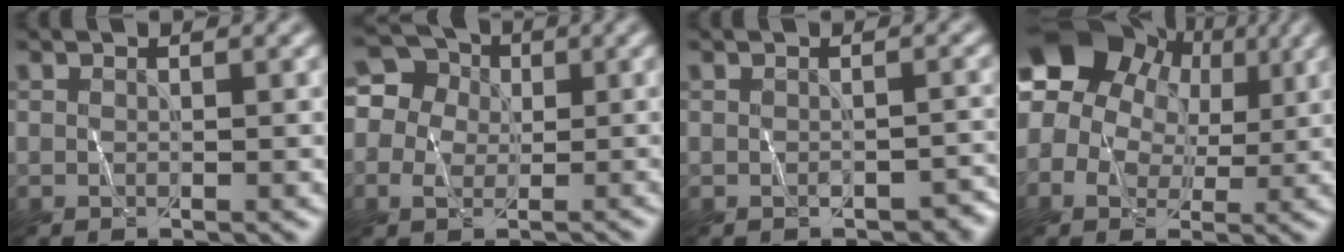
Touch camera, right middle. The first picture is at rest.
{"total": 6.8, "force": [1.2, 6.1, 2.6], "torque": [-0.045, 0.041, -0.009]}
{"total": 1.4, "force": [-0.8, 0.9, 0.7], "torque": [-0.010, -0.005, -0.008]}
{"total": 12.1, "force": [5.3, 8.6, 6.6], "torque": [-0.112, 0.050, 0.060]}